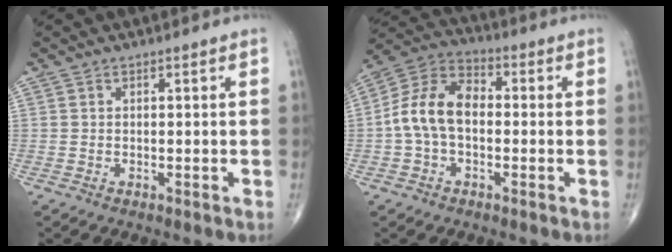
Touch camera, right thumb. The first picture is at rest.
{"total": 11.4, "force": [-0.8, 7.3, 8.7], "torque": [-0.156, 0.037, -0.028]}